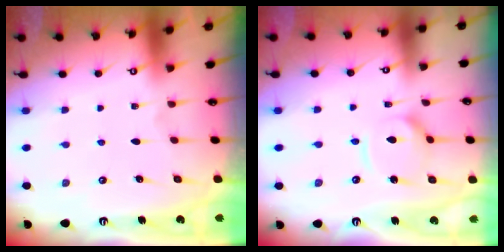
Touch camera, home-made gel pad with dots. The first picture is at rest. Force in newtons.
{"total": 9.2, "press": 9.1, "slide": 0.9}